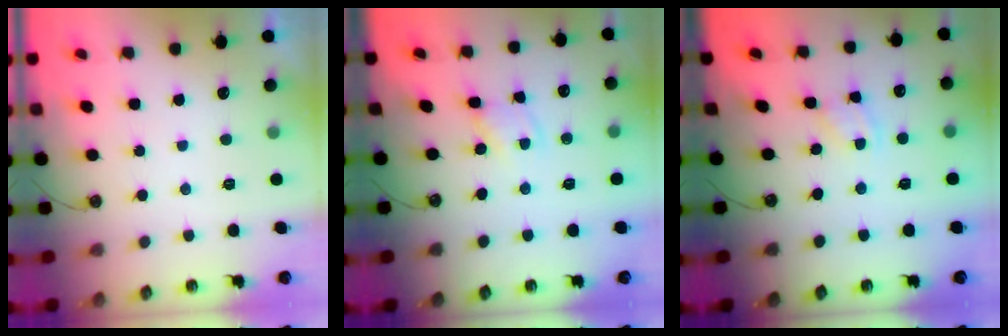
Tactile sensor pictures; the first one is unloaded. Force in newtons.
{"total": 1.1, "press": 1.1, "slide": 0.2}
{"total": 1.8, "press": 1.8, "slide": 0.3}